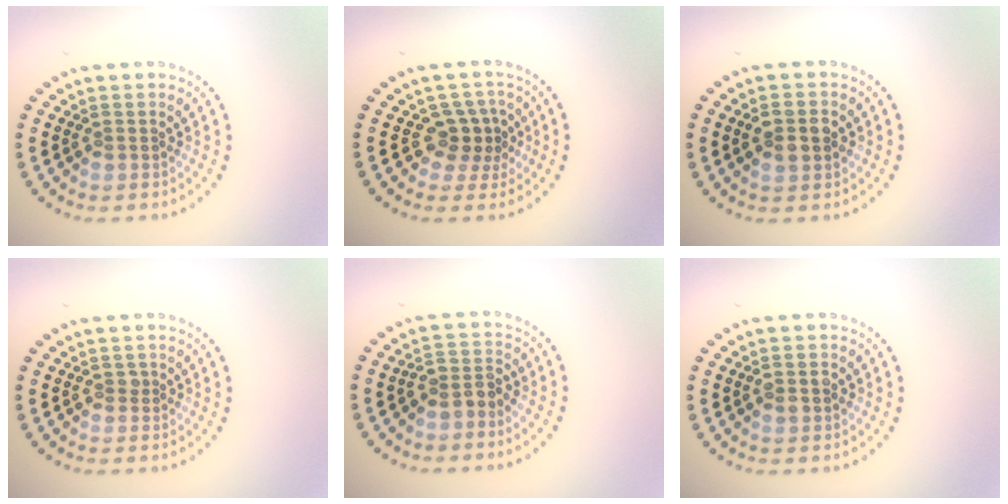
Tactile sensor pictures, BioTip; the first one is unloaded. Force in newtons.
{"total": 2.6, "press": 2.1, "slide": 1.6}
{"total": 2.8, "press": 2.8, "slide": 0.2}
{"total": 0.7, "press": 0.5, "slide": 0.5}
{"total": 2.3, "press": 1.9, "slide": 1.3}
{"total": 1.3, "press": 1.3, "slide": 0.1}